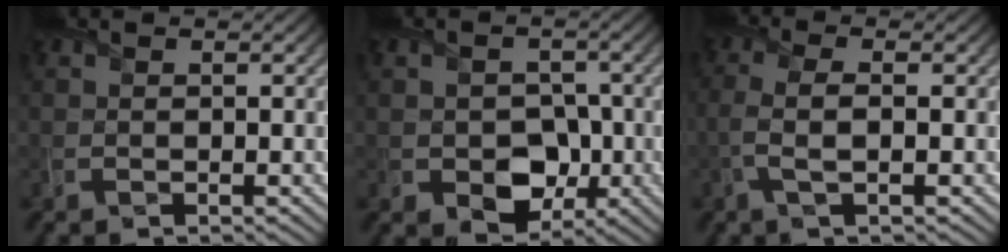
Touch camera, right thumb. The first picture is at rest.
{"total": 5.8, "force": [-1.7, 4.4, 3.3], "torque": [-0.064, -0.015, -0.025]}
{"total": 3.4, "force": [-0.7, 1.1, 3.2], "torque": [-0.084, 0.003, -0.020]}